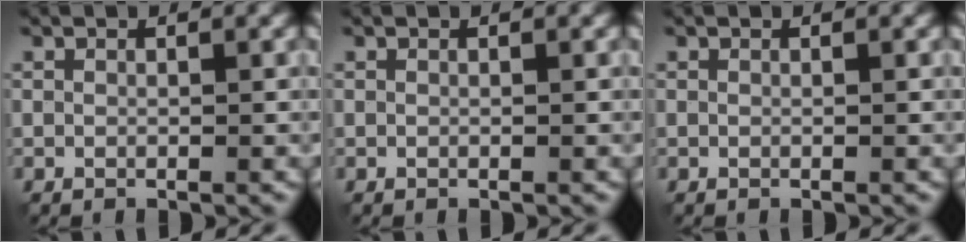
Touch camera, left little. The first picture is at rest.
{"total": 0.0}
{"total": 0.0}